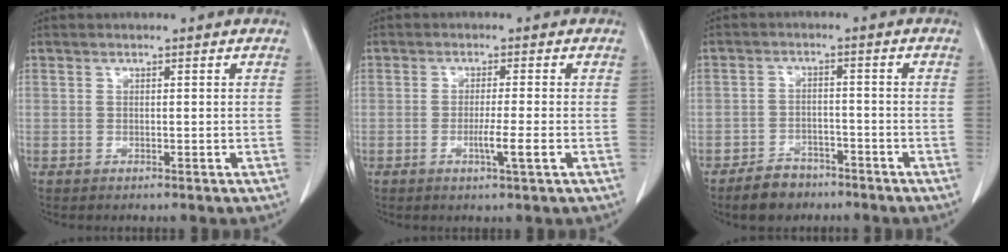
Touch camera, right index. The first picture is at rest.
{"total": 3.7, "force": [-1.2, -0.4, 3.5], "torque": [-0.059, -0.007, -0.020]}
{"total": 5.1, "force": [-3.9, 2.8, 1.5], "torque": [-0.031, 0.005, -0.064]}